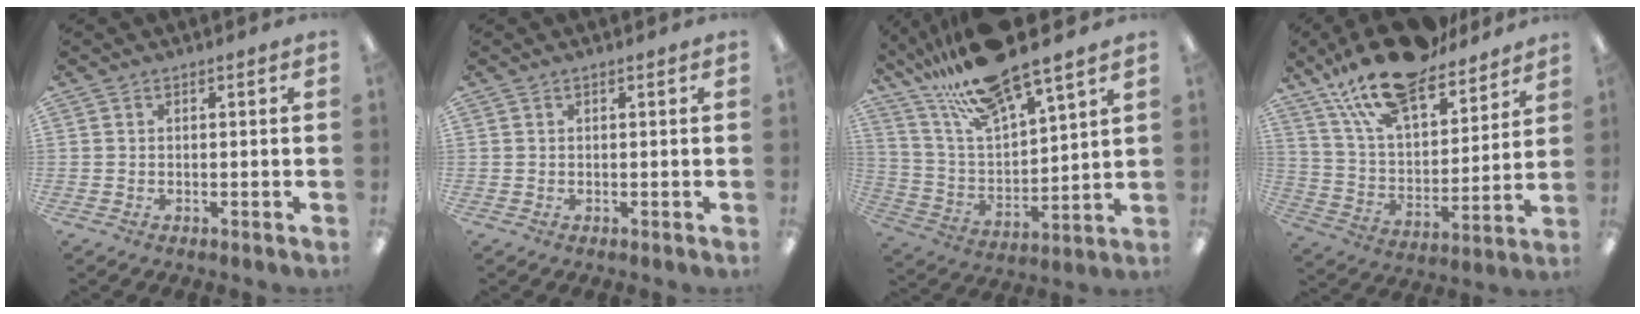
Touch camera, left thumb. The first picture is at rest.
{"total": 0.0}
{"total": 16.5, "force": [14.1, 2.7, 8.0], "torque": [-0.172, -0.084, 0.246]}
{"total": 20.4, "force": [16.1, 7.5, 10.1], "torque": [-0.195, -0.090, 0.283]}